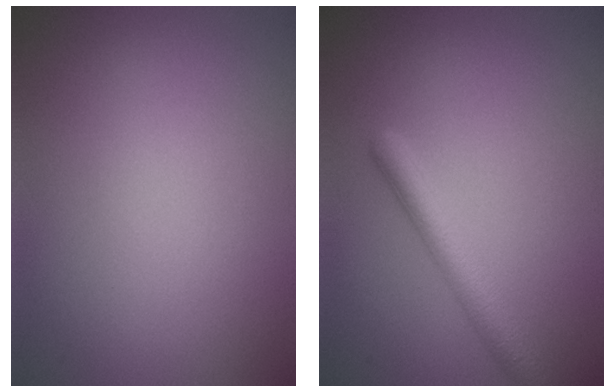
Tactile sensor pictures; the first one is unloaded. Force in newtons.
{"total": 3.0, "press": 3.0, "slide": 0.1}